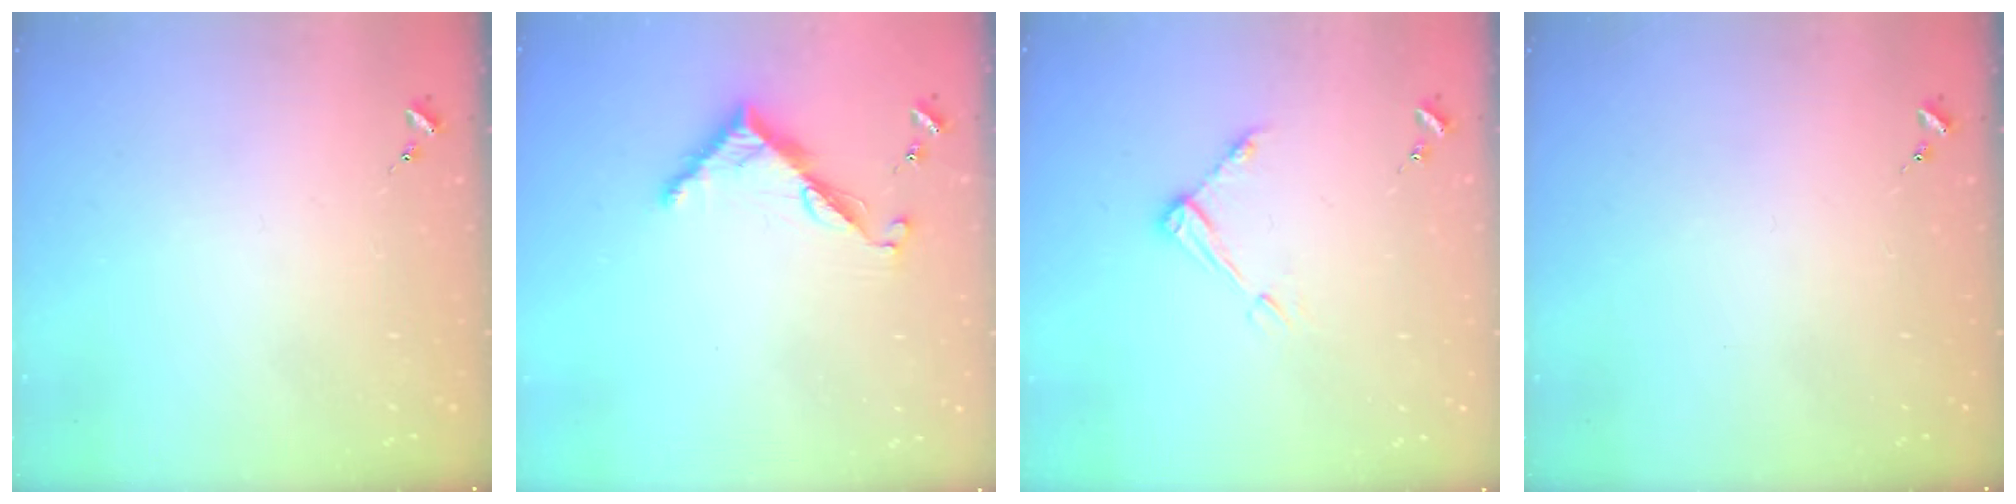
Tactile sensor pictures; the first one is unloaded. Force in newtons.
{"total": 7.7, "press": 7.7, "slide": 0.3}
{"total": 6.5, "press": 6.4, "slide": 0.5}
{"total": 0.0}